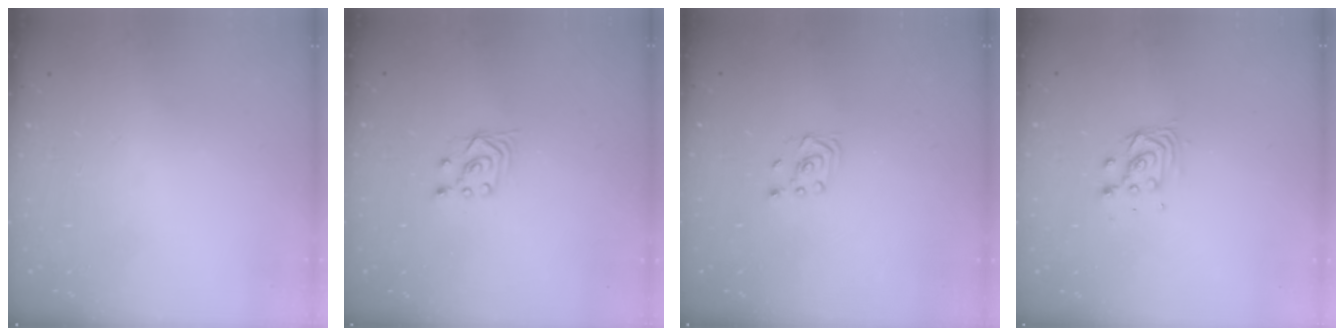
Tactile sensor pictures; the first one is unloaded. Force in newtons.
{"total": 2.5, "press": 2.2, "slide": 1.2}
{"total": 2.3, "press": 2.2, "slide": 0.7}
{"total": 4.2, "press": 4.2, "slide": 0.3}